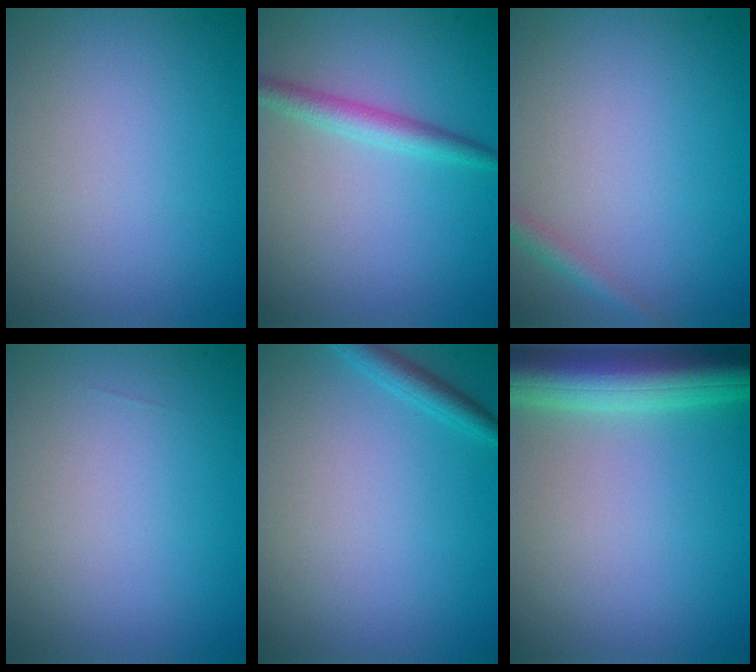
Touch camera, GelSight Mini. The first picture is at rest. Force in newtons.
{"total": 2.3, "press": 2.3, "slide": 0.0}
{"total": 1.4, "press": 1.4, "slide": 0.1}
{"total": 0.0}
{"total": 1.8, "press": 1.8, "slide": 0.1}
{"total": 7.9, "press": 7.8, "slide": 0.4}